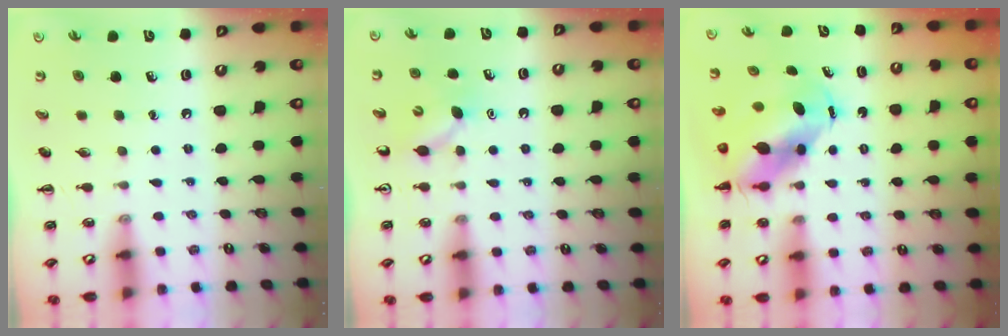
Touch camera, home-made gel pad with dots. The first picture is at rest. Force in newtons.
{"total": 4.5, "press": 4.4, "slide": 0.8}
{"total": 7.2, "press": 6.9, "slide": 2.0}